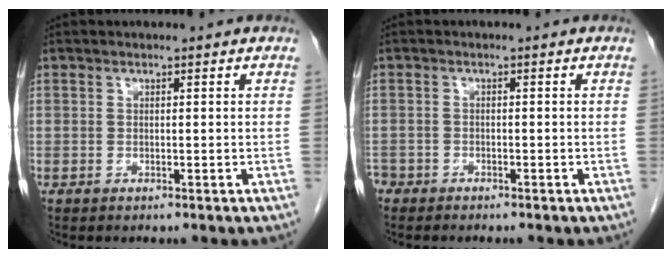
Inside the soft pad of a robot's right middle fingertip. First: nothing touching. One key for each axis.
{"total": 3.2, "fx": -2.8, "fy": 1.4, "fz": 0.6, "tx": -0.012, "ty": -0.002, "tz": -0.046}